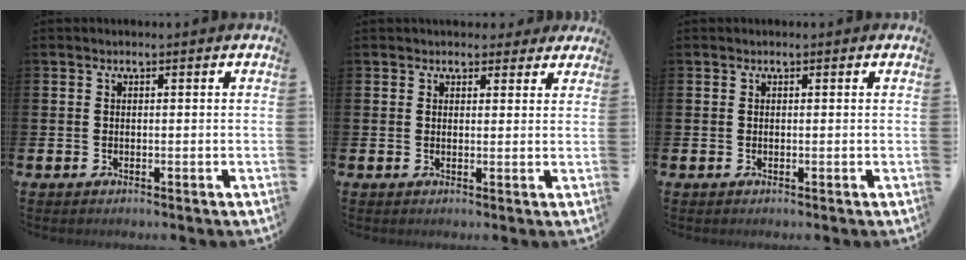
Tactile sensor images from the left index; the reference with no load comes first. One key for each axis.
{"total": 2.6, "fx": 2.2, "fy": 1.3, "fz": 0.1, "tx": 0.009, "ty": -0.007, "tz": 0.036}
{"total": 0.0}